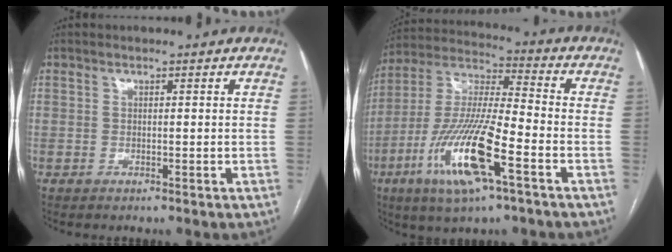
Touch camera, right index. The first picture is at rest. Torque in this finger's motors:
{"motor_torque": [1.58, -0.55, 0.60, 0.21]}